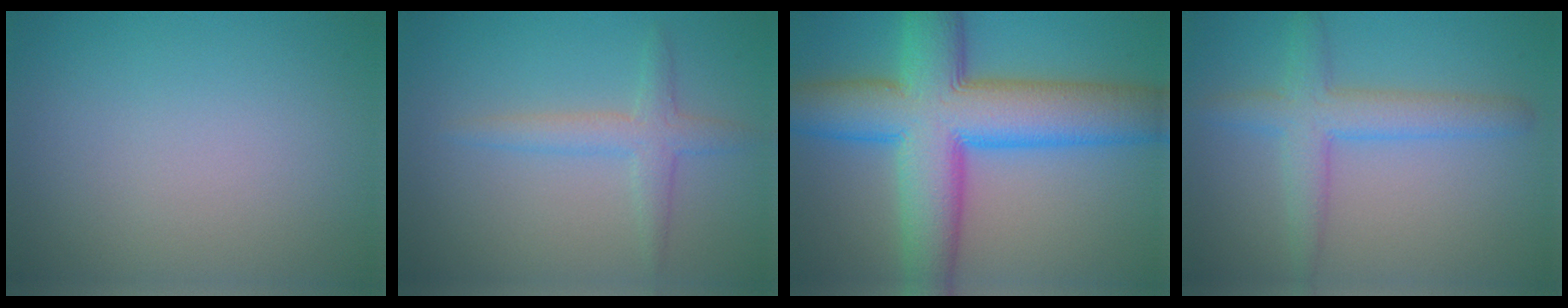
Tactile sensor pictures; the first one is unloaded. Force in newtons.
{"total": 2.5, "press": 2.5, "slide": 0.0}
{"total": 12.8, "press": 12.8, "slide": 0.2}
{"total": 4.0, "press": 4.0, "slide": 0.1}